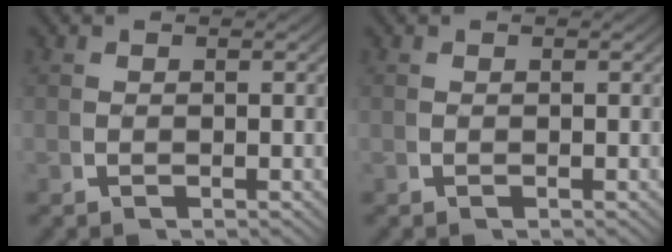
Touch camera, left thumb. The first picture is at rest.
{"total": 0.0}